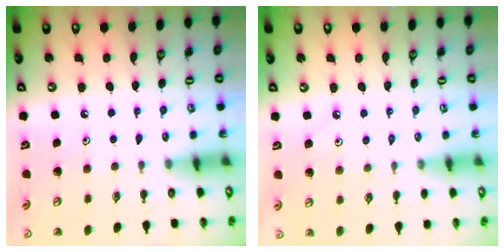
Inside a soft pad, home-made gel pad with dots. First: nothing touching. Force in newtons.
{"total": 2.7, "press": 2.6, "slide": 0.5}